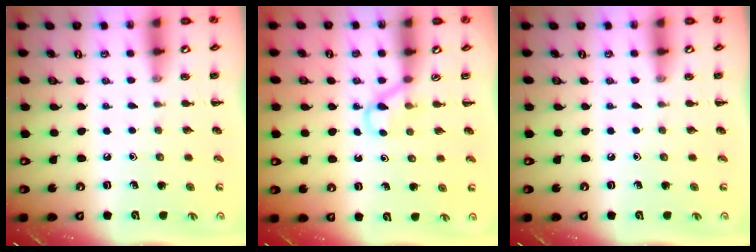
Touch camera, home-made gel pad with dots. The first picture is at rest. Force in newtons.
{"total": 2.6, "press": 2.4, "slide": 0.9}
{"total": 0.0}